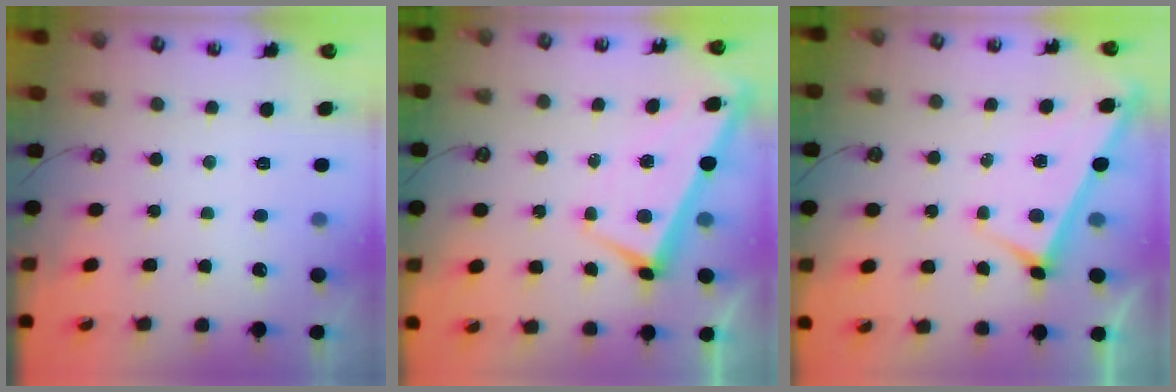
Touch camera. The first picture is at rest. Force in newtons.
{"total": 1.0, "press": 0.7, "slide": 0.8}
{"total": 3.7, "press": 3.7, "slide": 0.2}